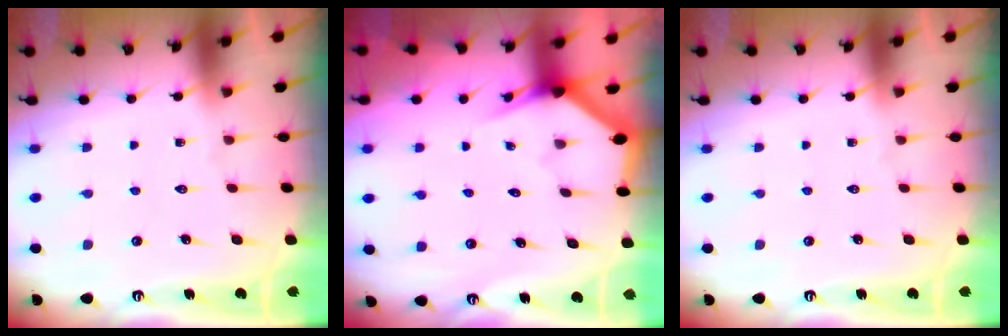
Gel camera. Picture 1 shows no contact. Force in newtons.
{"total": 3.0, "press": 3.0, "slide": 0.1}
{"total": 0.0}